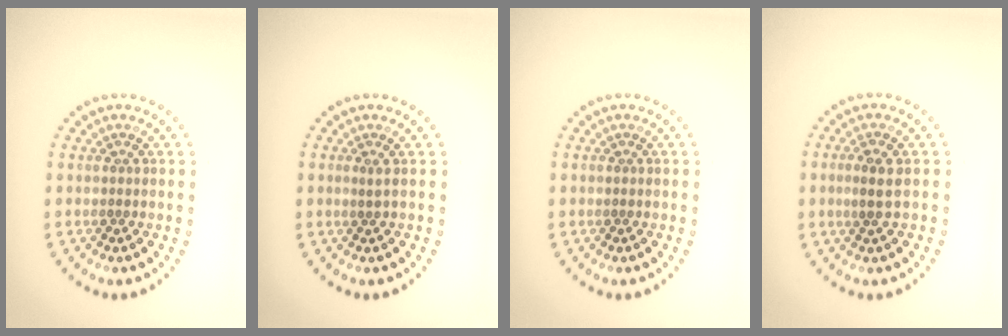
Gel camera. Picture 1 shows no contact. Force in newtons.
{"total": 0.5, "press": 0.3, "slide": 0.4}
{"total": 0.0}
{"total": 1.9, "press": 1.8, "slide": 0.6}